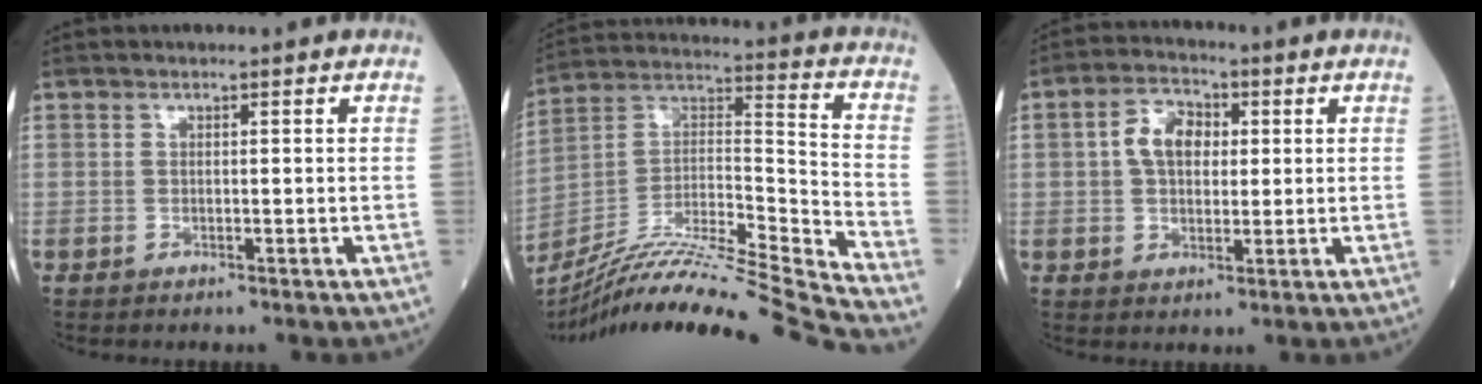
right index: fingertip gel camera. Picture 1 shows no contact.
{"total": 25.9, "force": [-23.2, -2.6, 11.2], "torque": [-0.191, -0.022, -0.392]}
{"total": 6.6, "force": [1.3, 4.2, 4.9], "torque": [-0.092, 0.019, 0.021]}